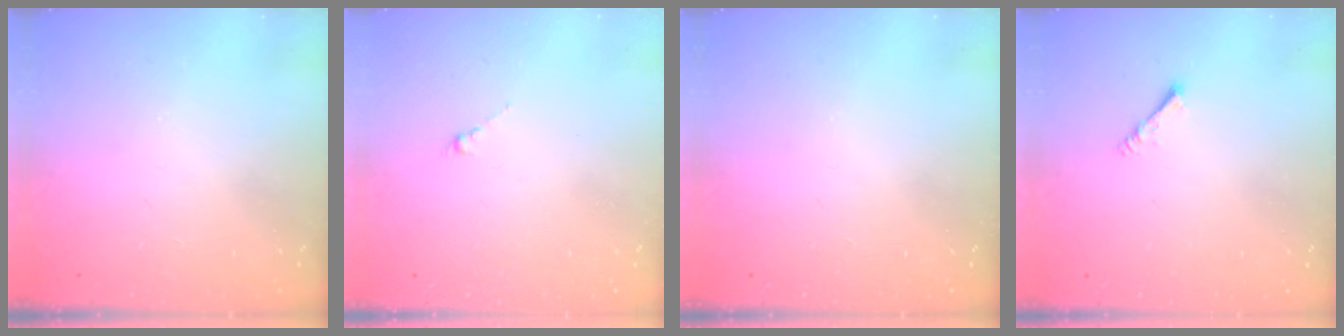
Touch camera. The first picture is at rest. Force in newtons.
{"total": 0.5, "press": 0.3, "slide": 0.4}
{"total": 0.0}
{"total": 1.4, "press": 1.4, "slide": 0.3}